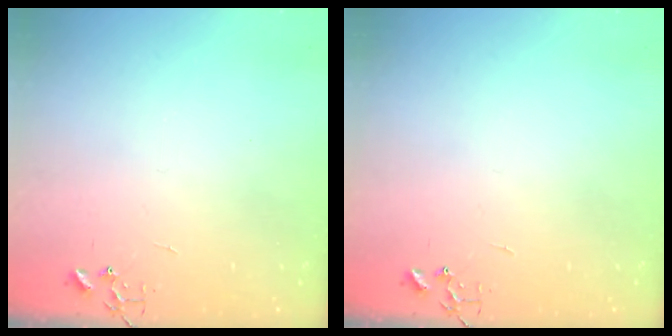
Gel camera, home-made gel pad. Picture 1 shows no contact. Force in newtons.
{"total": 0.0}